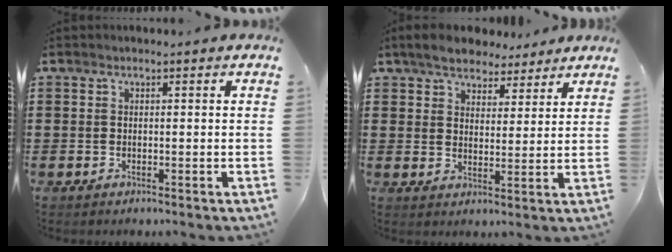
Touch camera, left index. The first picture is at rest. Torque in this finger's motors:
{"motor_torque": [0.41, -0.48, 0.42, 0.10]}